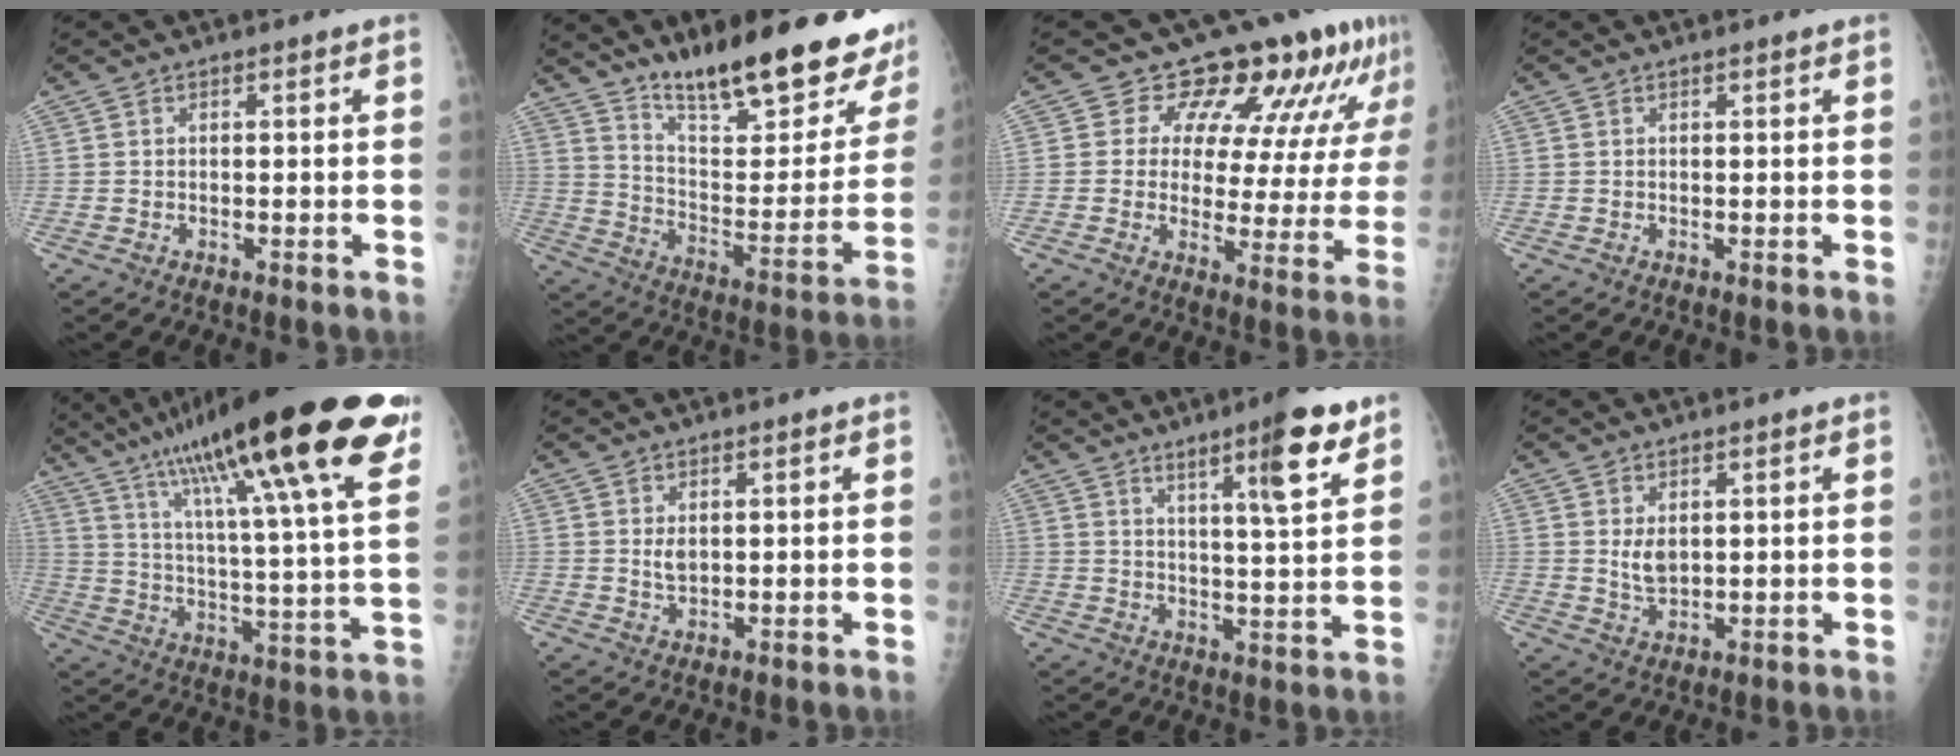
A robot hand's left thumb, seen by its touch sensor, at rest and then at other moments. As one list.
[{"total": 26.4, "force": [19.9, 6.8, 16.0], "torque": [-0.197, -0.103, 0.294]}, {"total": 15.4, "force": [11.4, 7.4, 7.4], "torque": [-0.041, -0.058, 0.124]}, {"total": 0.5, "force": [0.4, 0.0, 0.3], "torque": [-0.009, 0.000, 0.008]}, {"total": 33.6, "force": [21.4, 4.6, 25.5], "torque": [-0.370, -0.046, 0.331]}, {"total": 2.4, "force": [0.8, 1.1, 1.9], "torque": [-0.030, -0.006, 0.018]}, {"total": 10.9, "force": [6.9, 1.1, 8.4], "torque": [-0.118, -0.041, 0.102]}, {"total": 3.7, "force": [1.2, 2.0, 2.9], "torque": [-0.045, -0.016, 0.028]}]